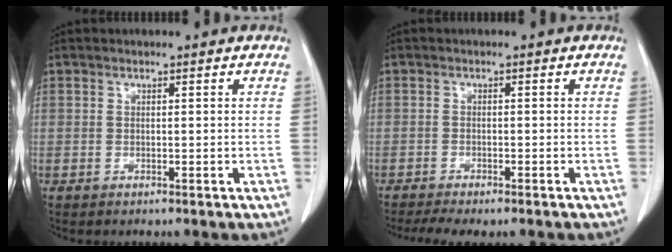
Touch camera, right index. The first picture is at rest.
{"total": 6.1, "force": [-5.0, 1.2, 3.3], "torque": [-0.046, -0.008, -0.073]}